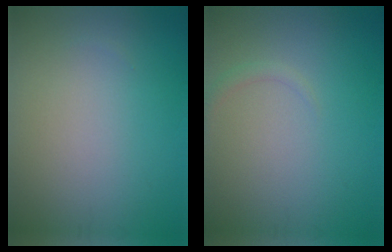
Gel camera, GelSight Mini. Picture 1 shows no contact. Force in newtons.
{"total": 0.8, "press": 0.8, "slide": 0.1}